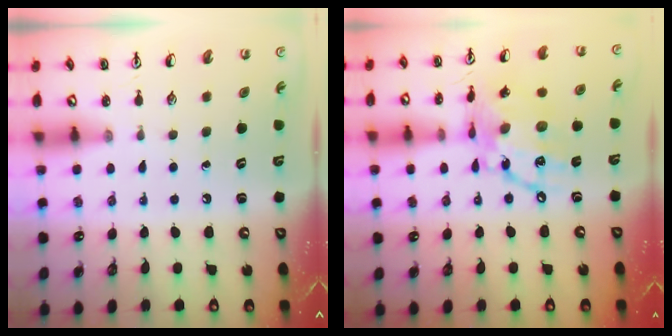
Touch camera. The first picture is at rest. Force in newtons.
{"total": 16.4, "press": 16.3, "slide": 1.9}